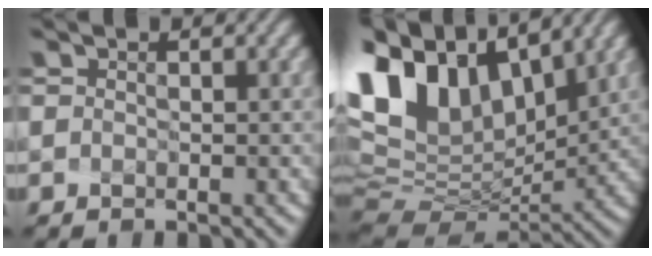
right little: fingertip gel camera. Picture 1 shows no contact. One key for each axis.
{"total": 13.2, "fx": 5.3, "fy": 8.0, "fz": 9.0, "tx": -0.198, "ty": 0.021, "tz": 0.107}